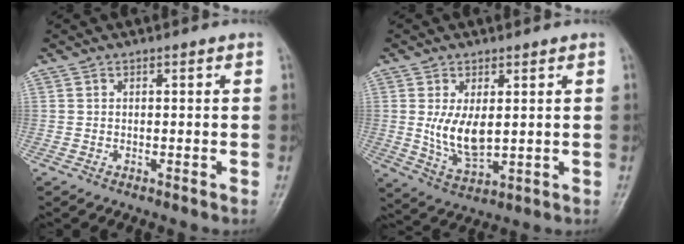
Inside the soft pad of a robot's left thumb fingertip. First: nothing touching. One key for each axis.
{"total": 7.5, "fx": 1.0, "fy": 3.8, "fz": 6.4, "tx": -0.113, "ty": -0.018, "tz": 0.032}